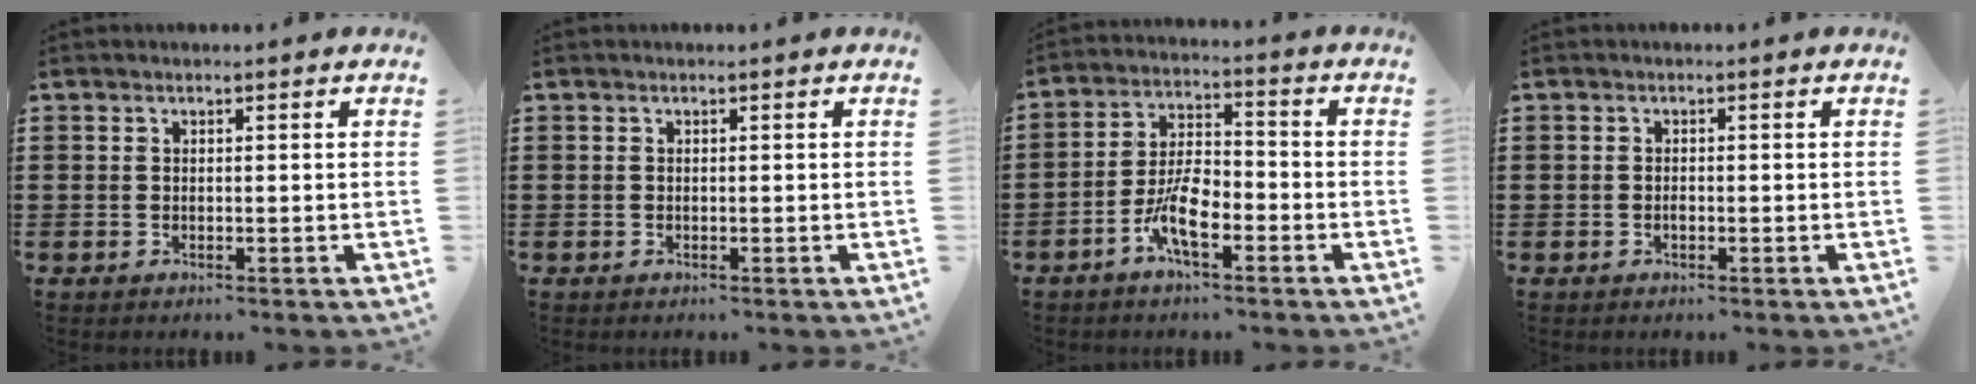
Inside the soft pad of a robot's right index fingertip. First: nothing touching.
{"total": 0.0}
{"total": 7.4, "force": [-3.6, 2.6, 5.9], "torque": [-0.130, -0.005, -0.070]}
{"total": 0.6, "force": [-0.3, 0.3, 0.5], "torque": [-0.011, -0.004, -0.004]}